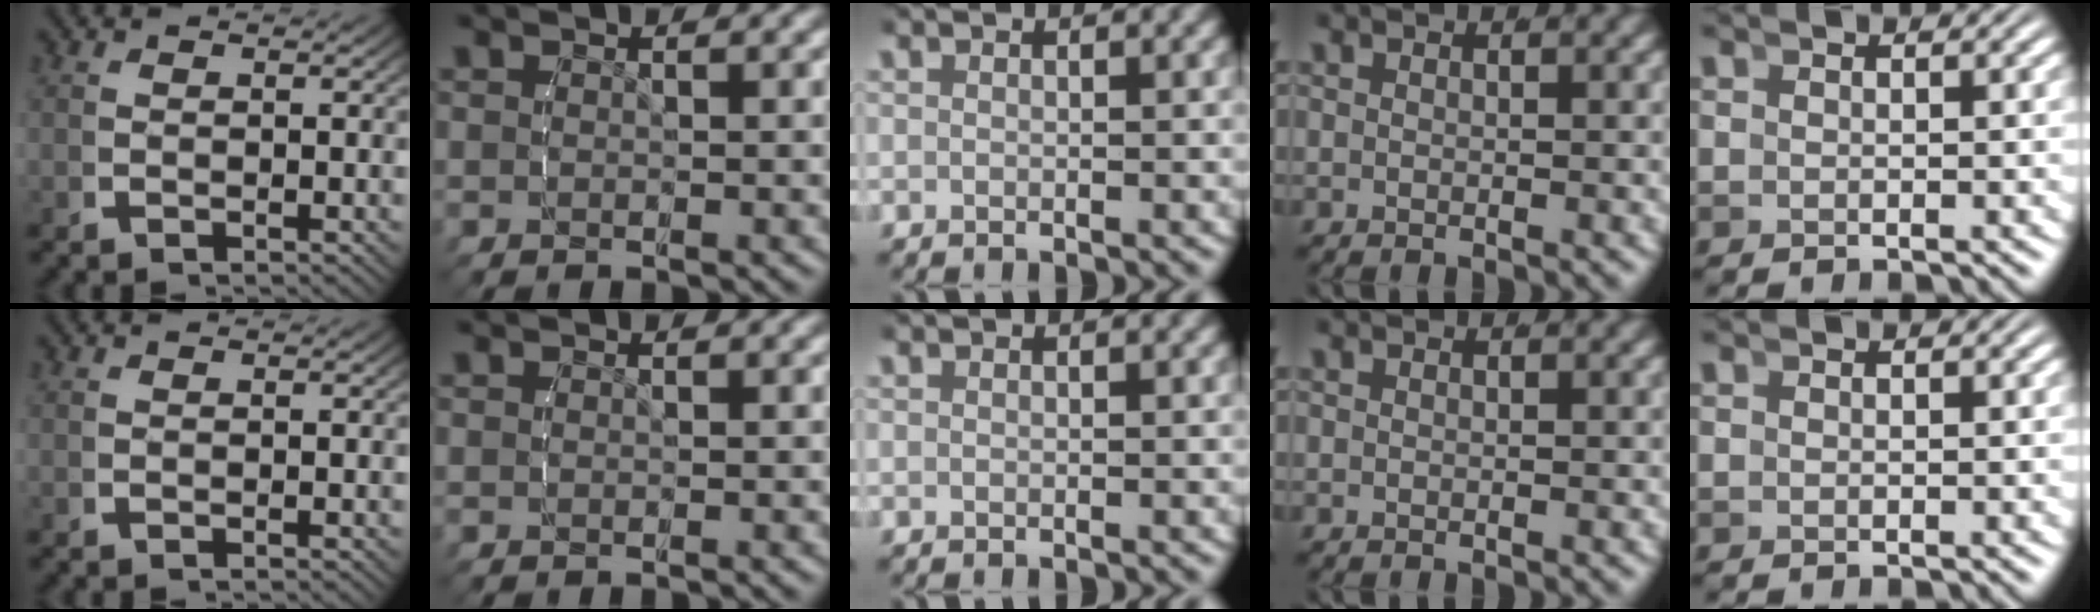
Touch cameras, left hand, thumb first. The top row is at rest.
{}